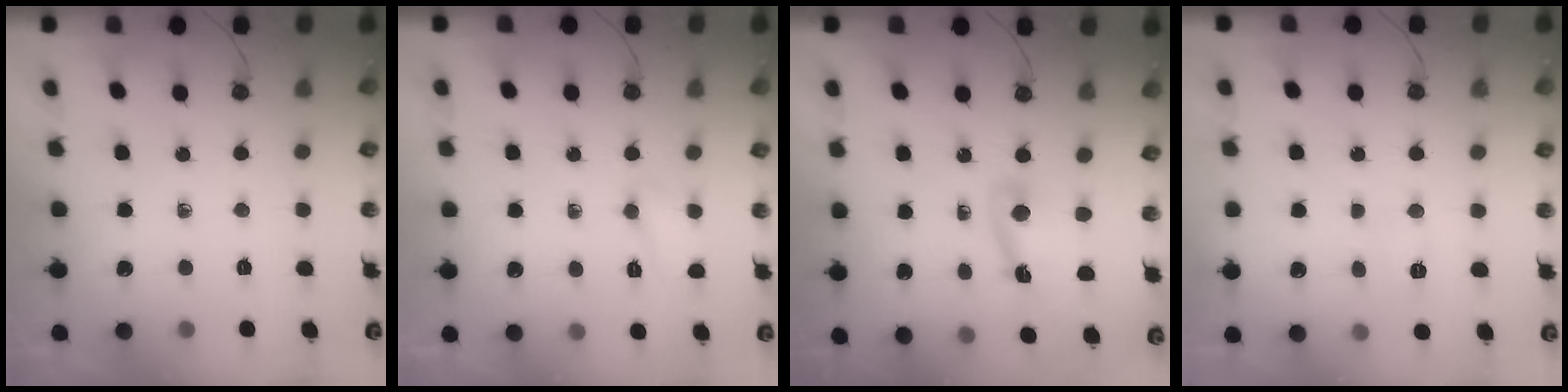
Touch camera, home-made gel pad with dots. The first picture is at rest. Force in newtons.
{"total": 3.9, "press": 3.9, "slide": 0.7}
{"total": 9.5, "press": 6.0, "slide": 7.4}
{"total": 3.9, "press": 3.8, "slide": 1.0}